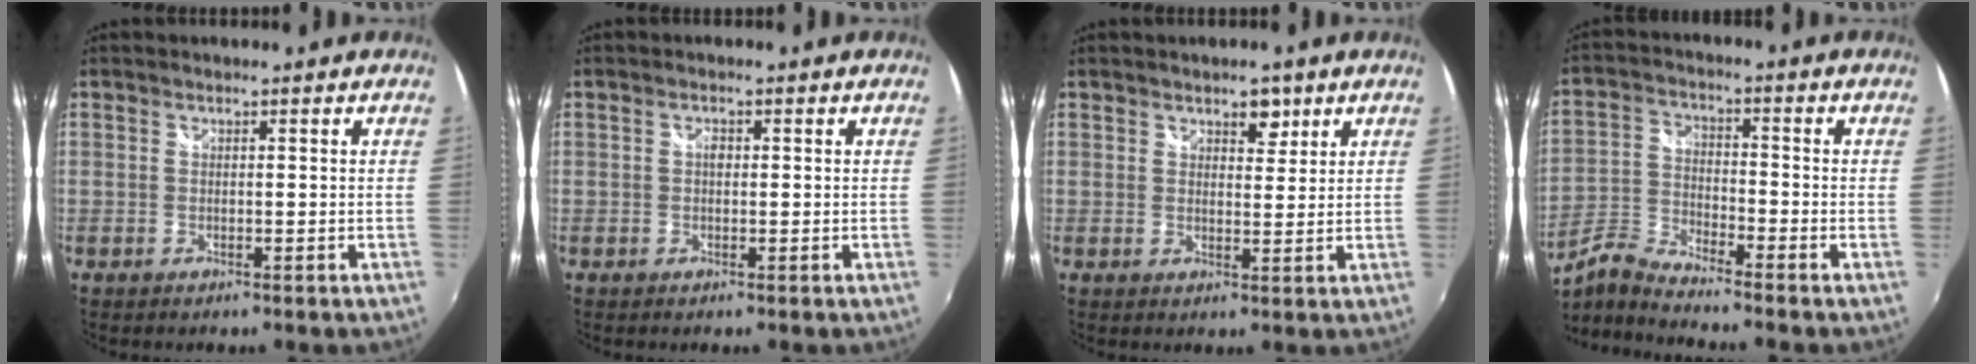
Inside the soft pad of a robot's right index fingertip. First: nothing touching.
{"total": 1.0, "force": [0.0, 0.8, 0.7], "torque": [-0.012, 0.003, -0.002]}
{"total": 3.3, "force": [2.1, 1.9, 1.7], "torque": [-0.018, 0.002, 0.031]}
{"total": 6.9, "force": [-6.2, 0.5, 3.1], "torque": [-0.067, -0.004, -0.132]}